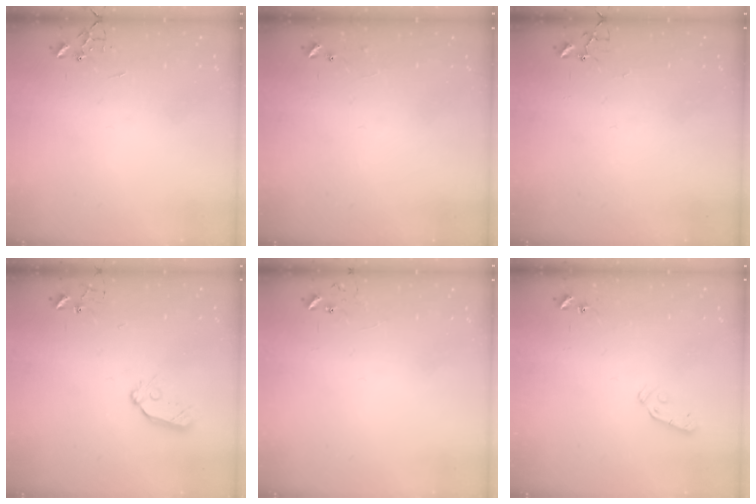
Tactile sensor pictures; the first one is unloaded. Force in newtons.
{"total": 6.4, "press": 6.3, "slide": 0.5}
{"total": 4.1, "press": 4.1, "slide": 0.2}
{"total": 8.4, "press": 8.4, "slide": 0.7}
{"total": 5.8, "press": 5.8, "slide": 0.5}
{"total": 5.9, "press": 5.9, "slide": 0.6}